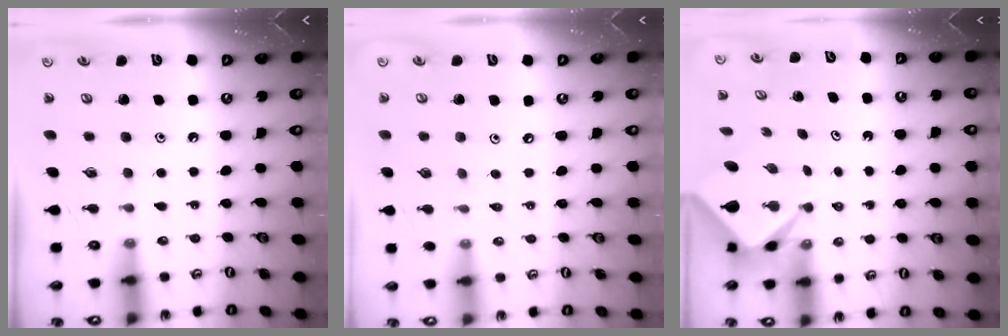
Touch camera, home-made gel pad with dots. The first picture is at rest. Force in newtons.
{"total": 2.1, "press": 2.0, "slide": 0.5}
{"total": 2.3, "press": 2.3, "slide": 0.3}